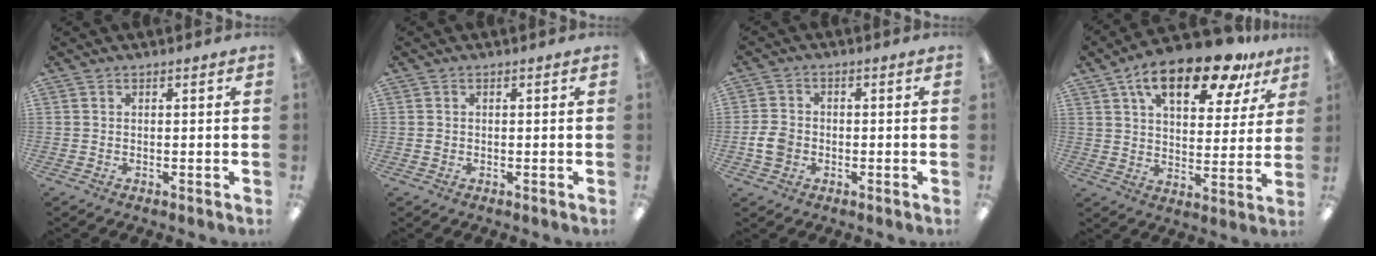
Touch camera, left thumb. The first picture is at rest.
{"total": 0.7, "force": [-0.1, 0.7, 0.2], "torque": [-0.003, 0.005, -0.003]}
{"total": 5.4, "force": [-1.3, 4.3, 2.9], "torque": [-0.055, 0.004, -0.025]}
{"total": 18.6, "force": [11.5, 7.9, 12.2], "torque": [-0.189, -0.049, 0.191]}